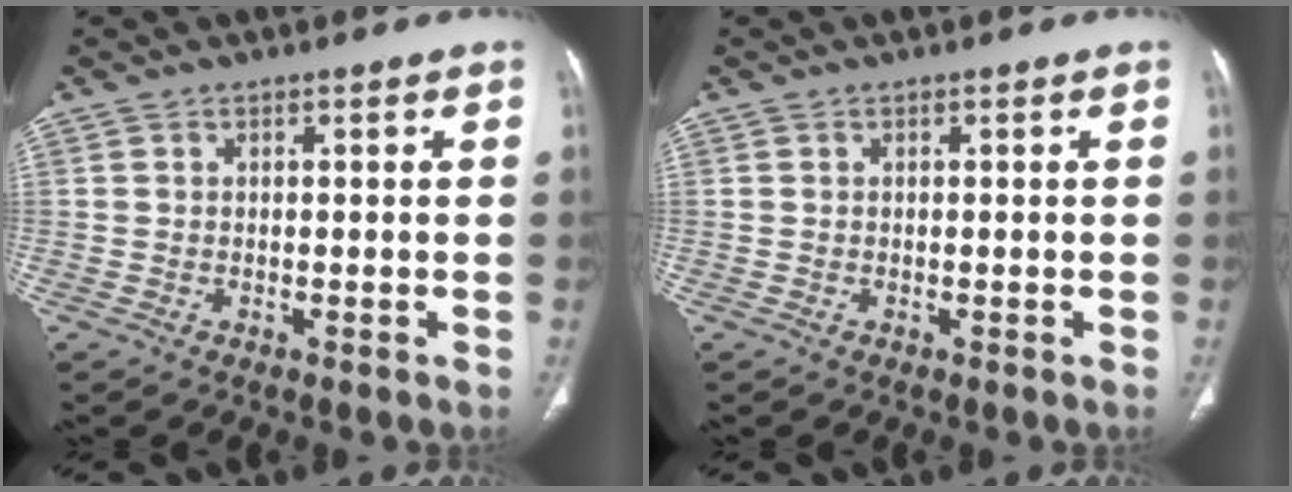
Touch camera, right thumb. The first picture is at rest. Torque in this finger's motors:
{"motor_torque": [0.00, 0.00, -0.07, 0.07, 0.01]}